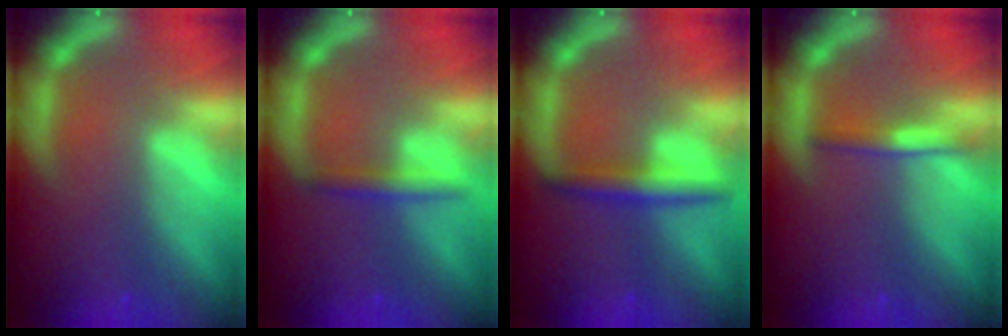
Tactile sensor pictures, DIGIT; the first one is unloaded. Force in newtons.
{"total": 1.9}
{"total": 3.0}
{"total": 2.0}